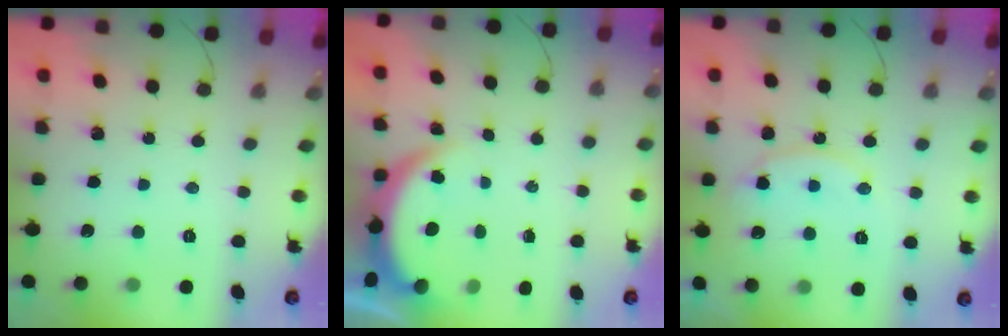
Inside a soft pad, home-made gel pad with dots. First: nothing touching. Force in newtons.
{"total": 3.7, "press": 3.7, "slide": 0.1}
{"total": 12.8, "press": 12.7, "slide": 1.0}